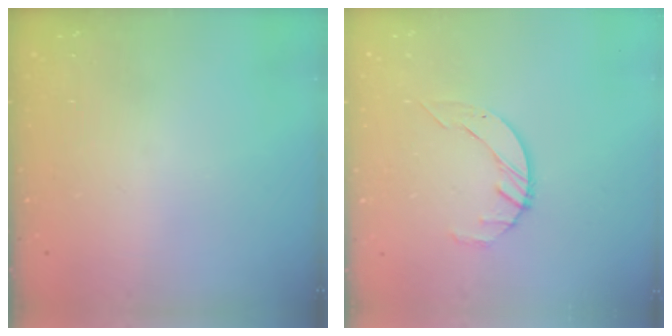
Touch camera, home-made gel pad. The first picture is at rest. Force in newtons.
{"total": 3.4, "press": 3.3, "slide": 0.5}